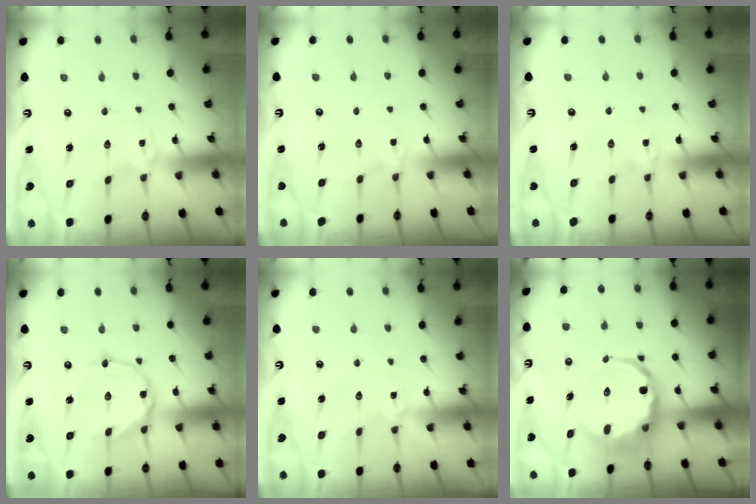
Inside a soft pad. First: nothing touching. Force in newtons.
{"total": 1.4, "press": 1.4, "slide": 0.4}
{"total": 1.1, "press": 1.1, "slide": 0.2}
{"total": 4.2, "press": 4.2, "slide": 0.4}
{"total": 2.2, "press": 2.2, "slide": 0.2}
{"total": 8.3, "press": 7.9, "slide": 2.5}